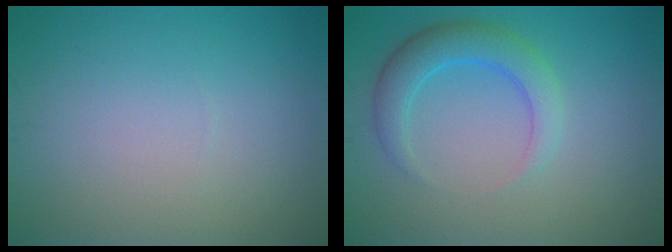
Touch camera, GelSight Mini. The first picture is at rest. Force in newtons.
{"total": 3.6, "press": 3.6, "slide": 0.2}